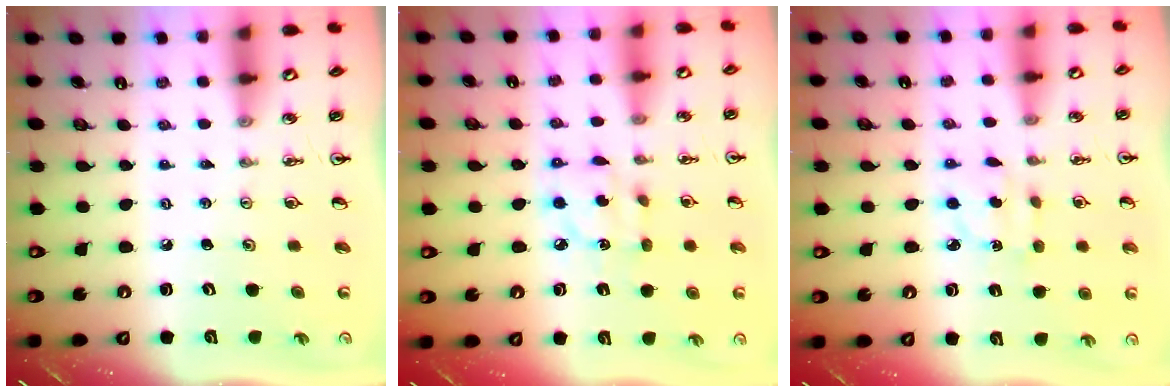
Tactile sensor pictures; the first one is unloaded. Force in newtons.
{"total": 6.2, "press": 6.2, "slide": 0.3}
{"total": 3.9, "press": 3.9, "slide": 0.4}